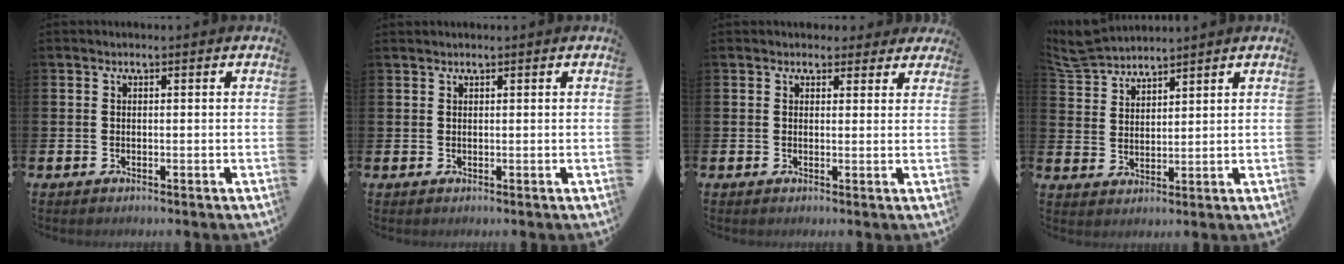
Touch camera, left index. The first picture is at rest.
{"total": 0.7, "force": [0.7, 0.1, 0.0], "torque": [0.008, -0.002, 0.011]}
{"total": 2.3, "force": [2.0, 1.2, -0.1], "torque": [0.016, -0.007, 0.031]}
{"total": 5.1, "force": [5.1, 0.5, 0.3], "torque": [-0.031, -0.020, 0.096]}